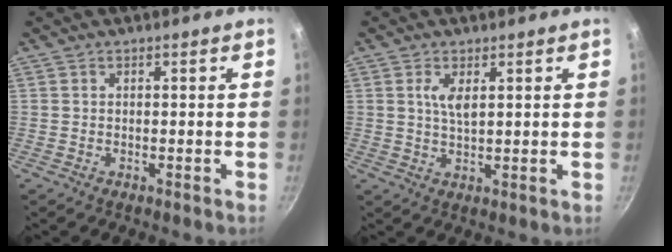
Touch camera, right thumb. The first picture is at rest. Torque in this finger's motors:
{"motor_torque": [-0.04, 1.03, 0.54, 0.24, 0.02]}